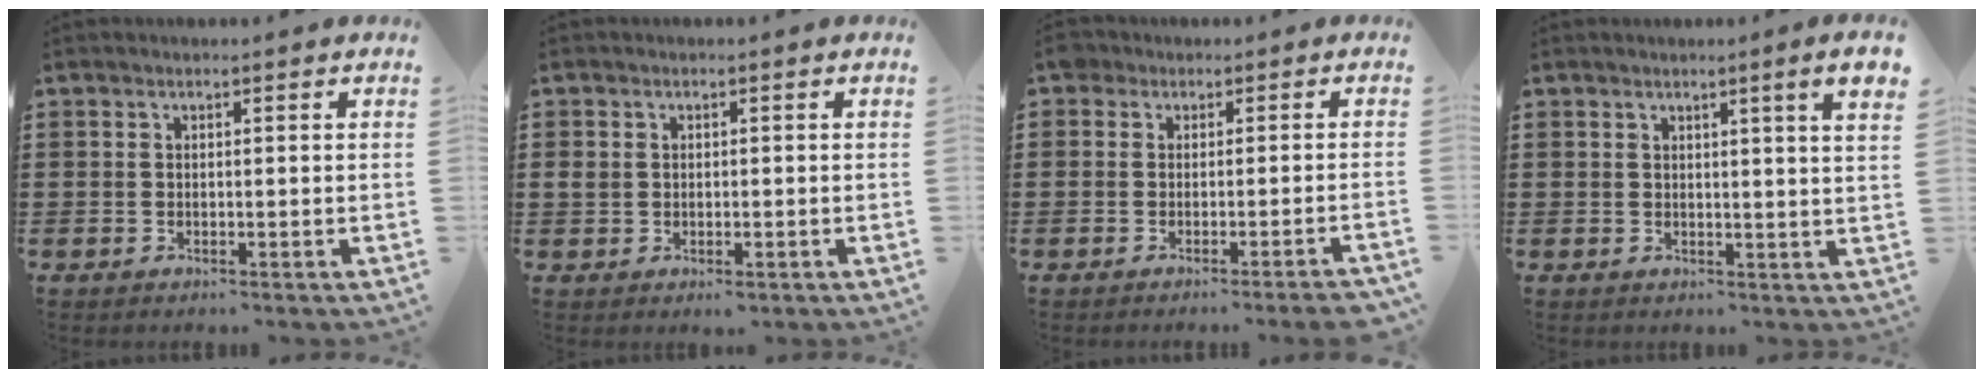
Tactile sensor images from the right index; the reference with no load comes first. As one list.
[{"total": 1.6, "force": [0.0, 1.3, 0.8], "torque": [-0.021, 0.006, -0.001]}, {"total": 2.0, "force": [-1.6, 0.5, 1.1], "torque": [-0.021, 0.005, -0.030]}, {"total": 3.2, "force": [1.9, -0.7, 2.5], "torque": [-0.050, -0.004, 0.031]}]